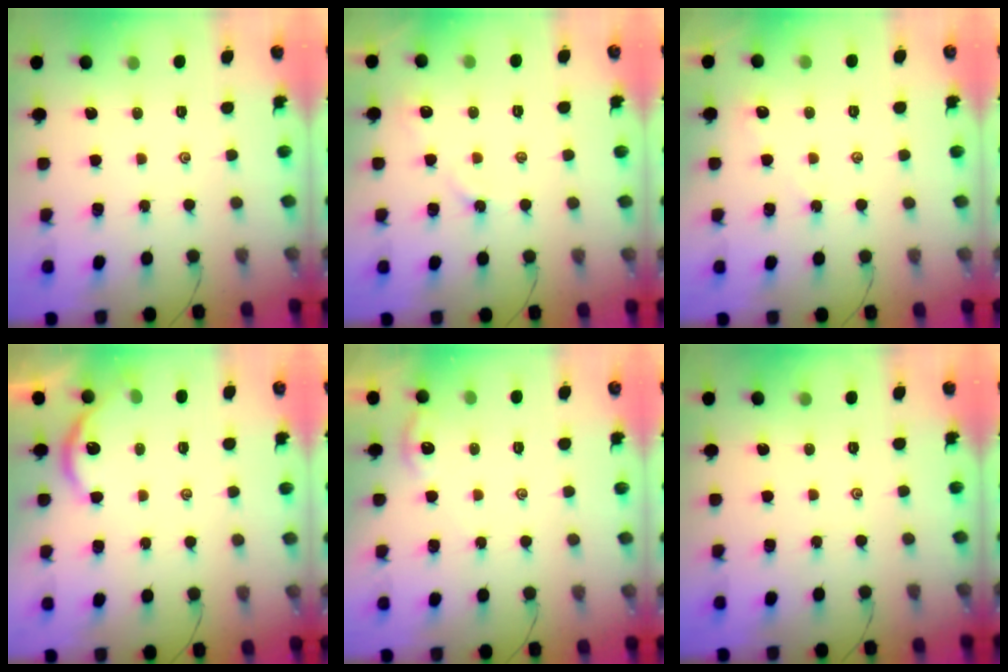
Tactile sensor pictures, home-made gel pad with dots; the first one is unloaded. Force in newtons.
{"total": 3.8, "press": 3.8, "slide": 0.5}
{"total": 3.0, "press": 2.9, "slide": 0.4}
{"total": 4.7, "press": 4.6, "slide": 0.6}
{"total": 2.0, "press": 2.0, "slide": 0.2}
{"total": 0.0}